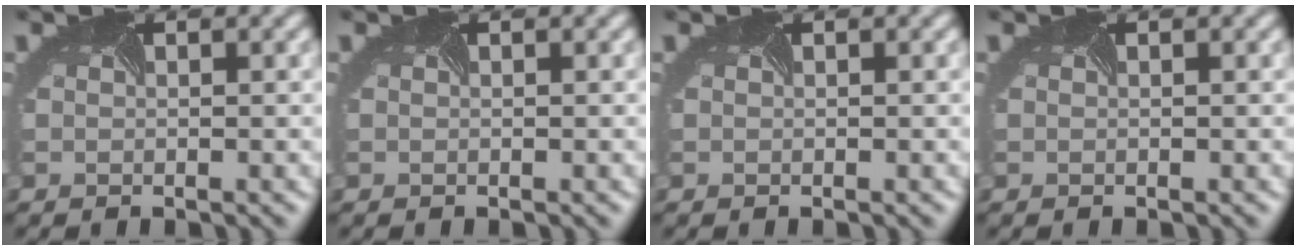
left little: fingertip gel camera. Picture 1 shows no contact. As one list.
[{"total": 0.0}, {"total": 0.0}, {"total": 0.0}]